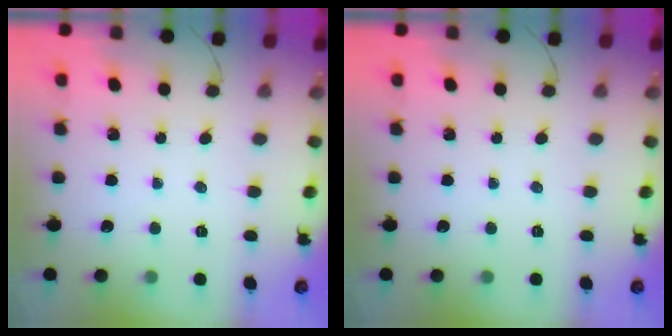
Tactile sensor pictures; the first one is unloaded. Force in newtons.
{"total": 0.0}